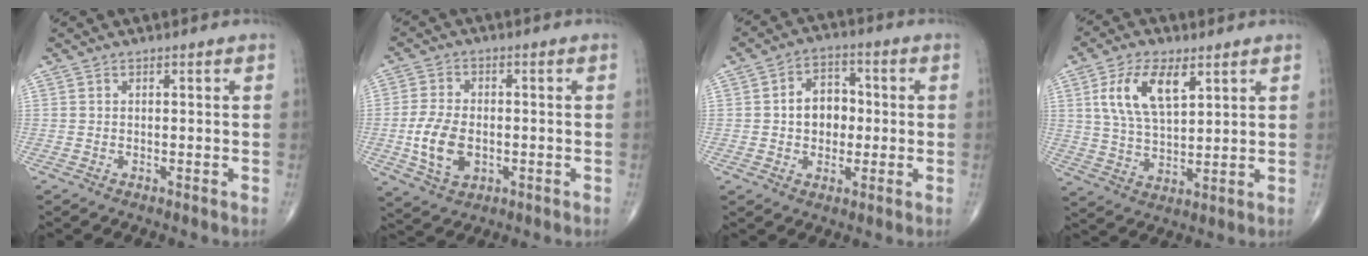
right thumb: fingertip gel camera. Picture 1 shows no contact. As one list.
[{"total": 9.1, "force": [-1.7, 5.7, 6.8], "torque": [-0.131, 0.000, -0.027]}, {"total": 8.2, "force": [0.0, 6.2, 5.3], "torque": [-0.046, 0.019, -0.006]}, {"total": 11.4, "force": [4.7, 5.5, 8.8], "torque": [-0.161, -0.014, 0.093]}]